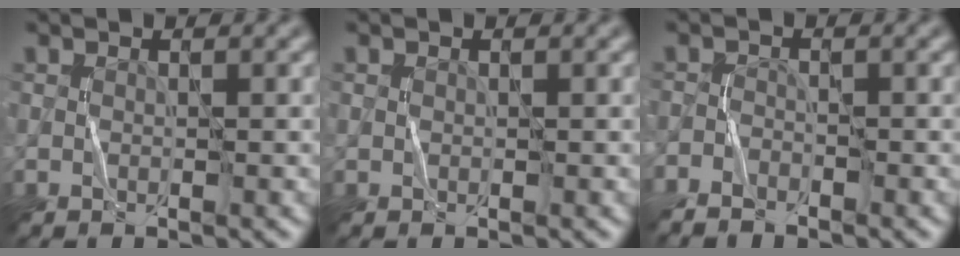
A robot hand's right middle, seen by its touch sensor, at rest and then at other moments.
{"total": 0.0}
{"total": 1.9, "force": [-1.9, 0.2, 0.3], "torque": [-0.015, 0.000, -0.043]}